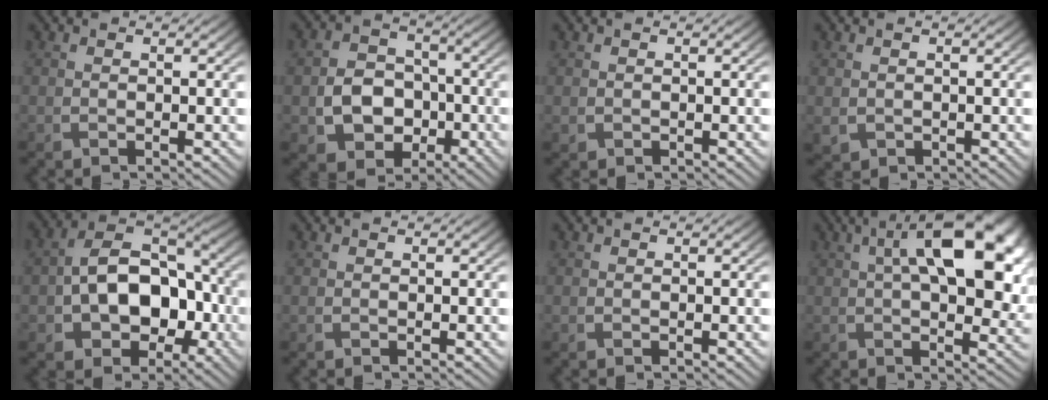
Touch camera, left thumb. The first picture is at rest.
{"total": 6.8, "force": [-1.8, 5.4, 3.7], "torque": [-0.076, -0.001, -0.043]}
{"total": 0.6, "force": [0.1, 0.6, 0.0], "torque": [-0.001, -0.004, 0.001]}
{"total": 1.0, "force": [0.1, 1.0, 0.3], "torque": [-0.016, -0.006, 0.005]}
{"total": 12.0, "force": [-2.0, 8.1, 8.6], "torque": [-0.148, 0.004, -0.039]}
{"total": 0.0}
{"total": 0.0}
{"total": 15.9, "force": [3.8, 6.8, 13.9], "torque": [-0.198, 0.025, 0.046]}